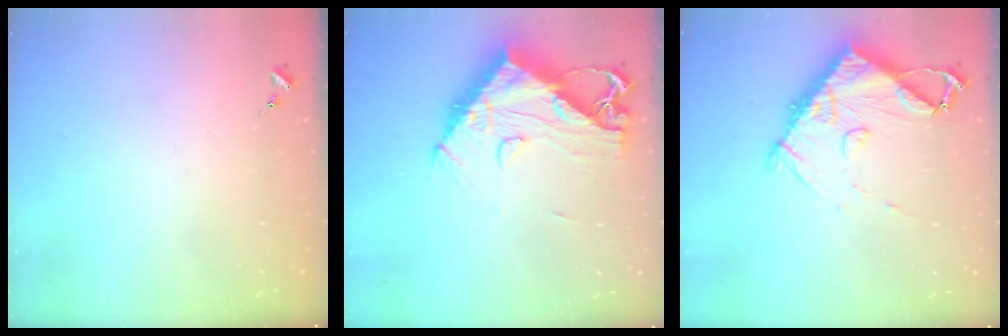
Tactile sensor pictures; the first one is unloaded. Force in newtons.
{"total": 15.8, "press": 15.7, "slide": 1.7}
{"total": 10.9, "press": 10.8, "slide": 1.4}